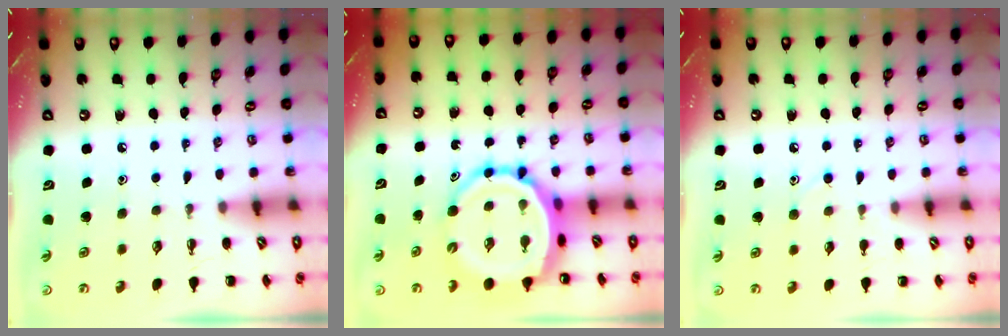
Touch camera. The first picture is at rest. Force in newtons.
{"total": 13.7, "press": 13.1, "slide": 4.1}
{"total": 6.2, "press": 5.8, "slide": 2.2}